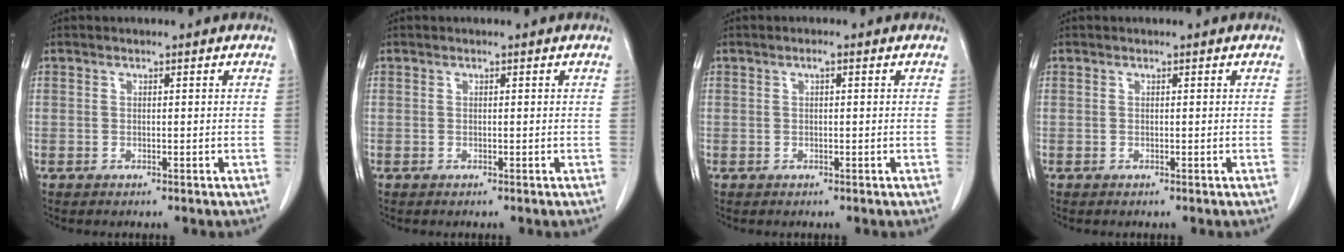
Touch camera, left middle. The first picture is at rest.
{"total": 0.0}
{"total": 0.7, "force": [0.3, 0.1, 0.6], "torque": [-0.014, 0.002, 0.004]}
{"total": 0.0}